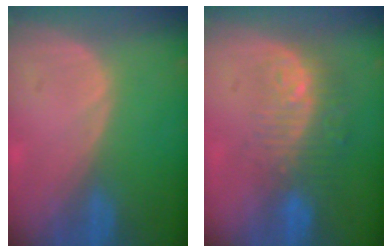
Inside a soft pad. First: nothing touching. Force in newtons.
{"total": 9.9, "press": 8.1, "slide": 5.7}